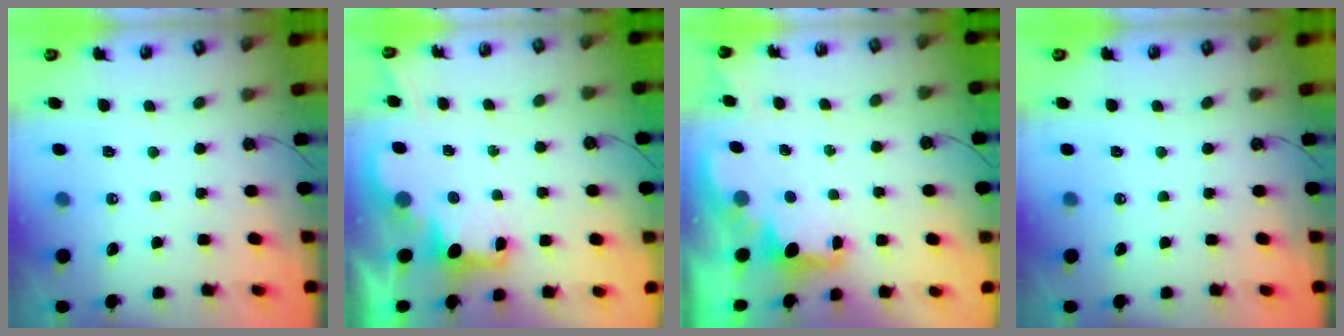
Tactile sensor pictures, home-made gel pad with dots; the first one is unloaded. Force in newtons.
{"total": 2.7, "press": 2.6, "slide": 0.5}
{"total": 1.7, "press": 1.5, "slide": 0.7}
{"total": 0.0}